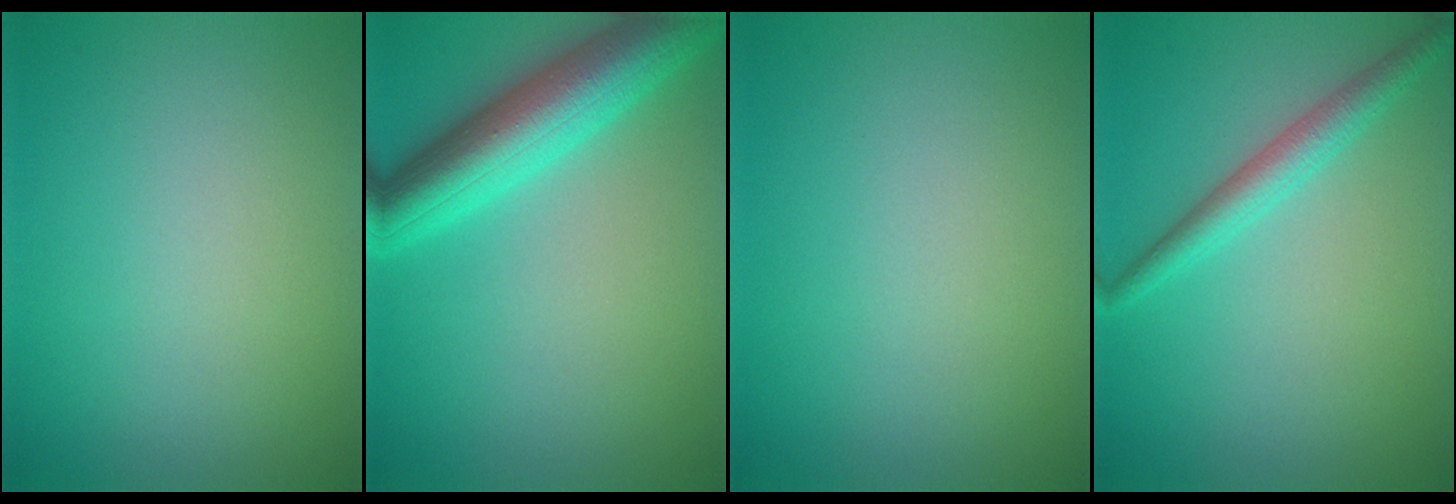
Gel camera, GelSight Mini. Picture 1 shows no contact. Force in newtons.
{"total": 7.3, "press": 7.3, "slide": 0.2}
{"total": 0.0}
{"total": 2.7, "press": 2.7, "slide": 0.0}